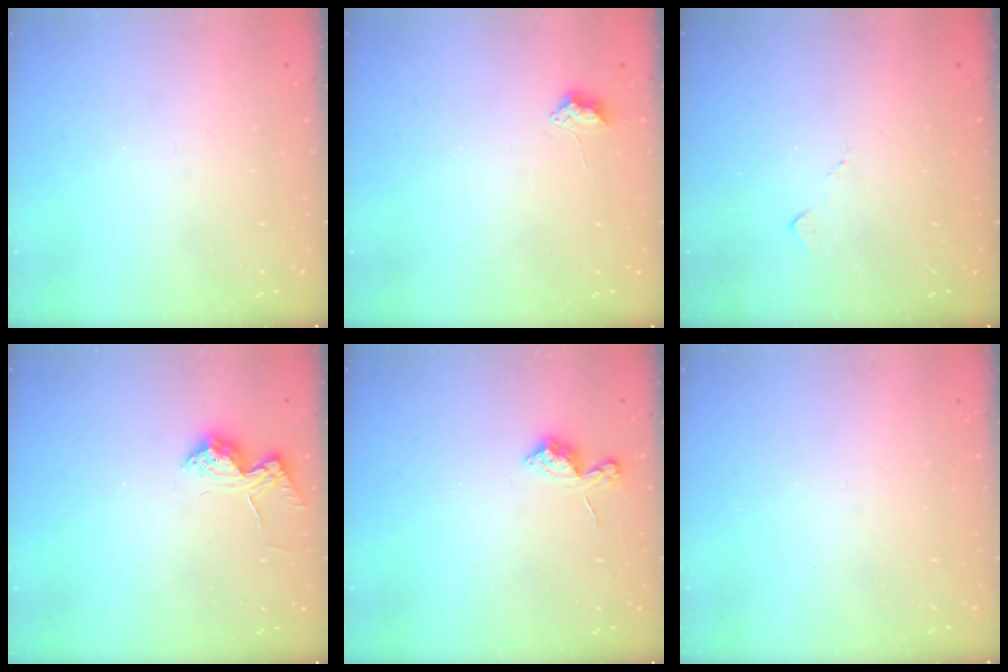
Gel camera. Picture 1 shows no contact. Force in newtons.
{"total": 3.8, "press": 3.8, "slide": 0.5}
{"total": 5.8, "press": 5.7, "slide": 0.8}
{"total": 11.8, "press": 11.8, "slide": 0.5}
{"total": 8.0, "press": 8.0, "slide": 0.6}
{"total": 0.0}